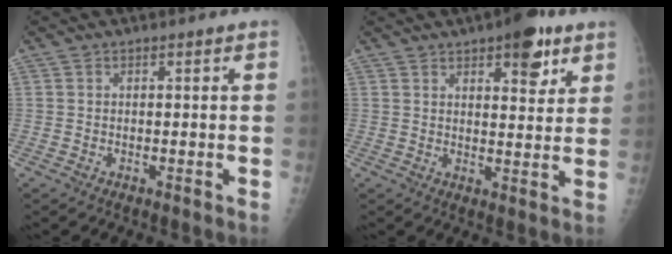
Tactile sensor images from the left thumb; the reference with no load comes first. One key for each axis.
{"total": 9.1, "fx": 5.3, "fy": 3.7, "fz": 6.4, "tx": -0.063, "ty": -0.022, "tz": 0.069}